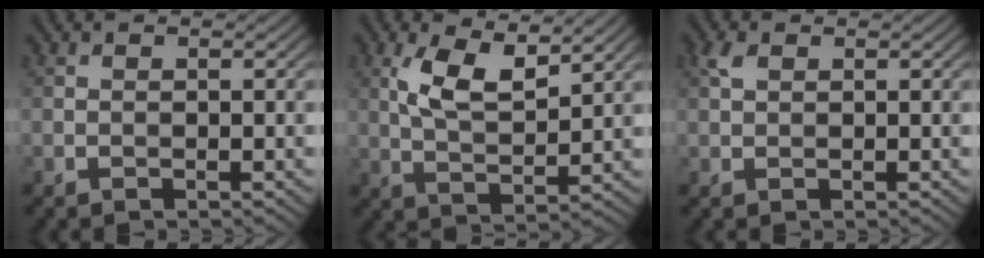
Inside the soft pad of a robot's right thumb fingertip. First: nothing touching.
{"total": 7.1, "force": [3.4, 2.7, 5.7], "torque": [-0.118, -0.003, 0.065]}
{"total": 1.8, "force": [0.9, 1.0, 1.2], "torque": [-0.031, 0.007, 0.016]}